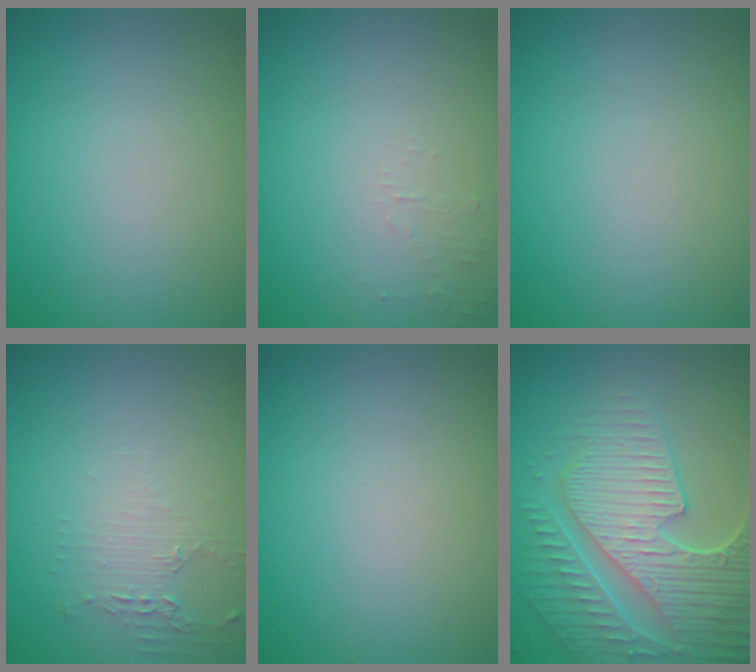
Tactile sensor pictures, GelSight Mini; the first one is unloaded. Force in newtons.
{"total": 0.9, "press": 0.9, "slide": 0.1}
{"total": 0.0}
{"total": 1.5, "press": 1.5, "slide": 0.4}
{"total": 0.0}
{"total": 8.4, "press": 6.1, "slide": 5.8}